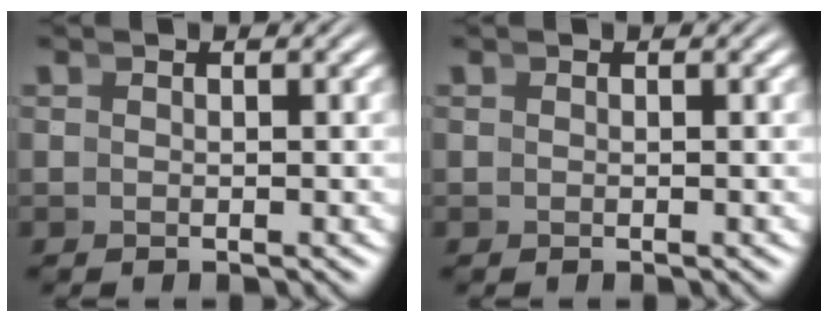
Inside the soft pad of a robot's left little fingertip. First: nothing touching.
{"total": 0.0}